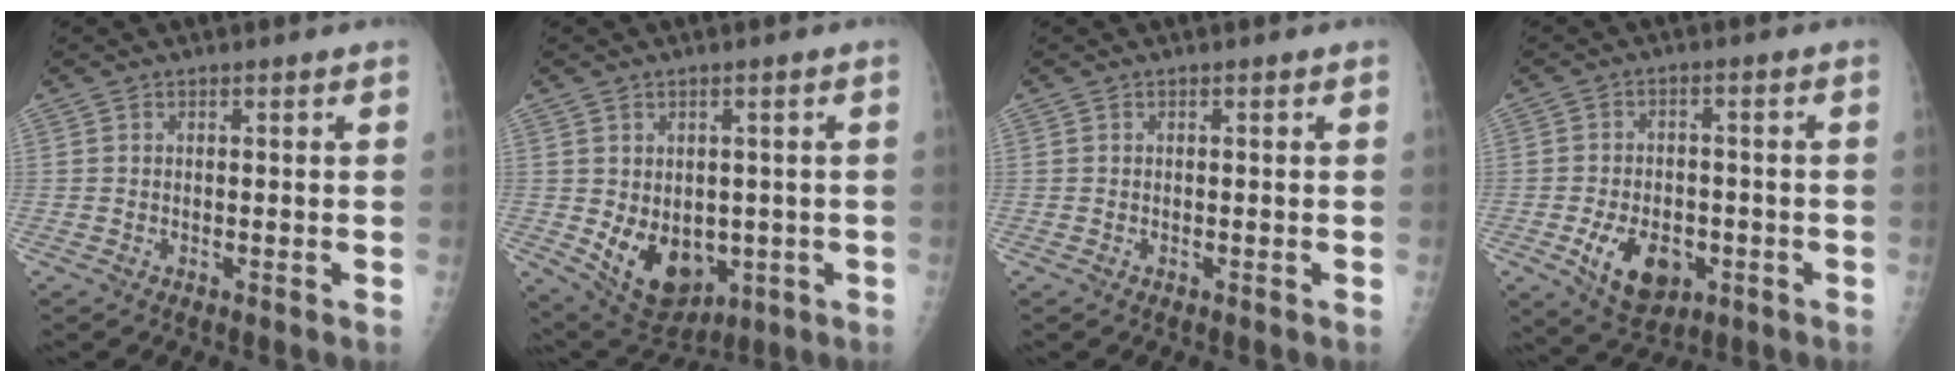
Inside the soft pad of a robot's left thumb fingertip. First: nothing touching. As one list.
[{"total": 11.4, "force": [-1.8, 8.3, 7.6], "torque": [-0.091, -0.012, 0.000]}, {"total": 0.0}, {"total": 10.0, "force": [-3.6, 6.6, 6.7], "torque": [-0.091, 0.009, -0.048]}]